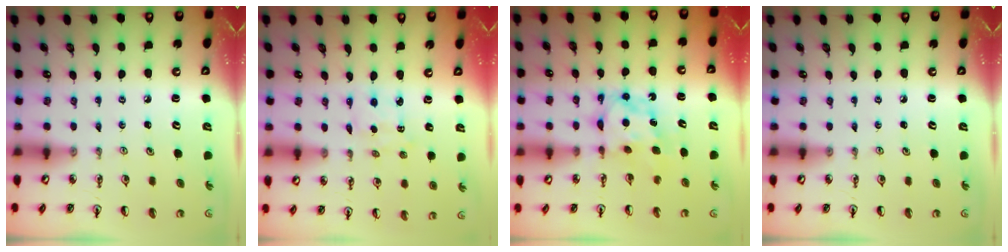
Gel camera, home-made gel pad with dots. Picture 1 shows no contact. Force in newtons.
{"total": 2.0, "press": 1.9, "slide": 0.6}
{"total": 7.2, "press": 7.2, "slide": 0.4}
{"total": 0.0}